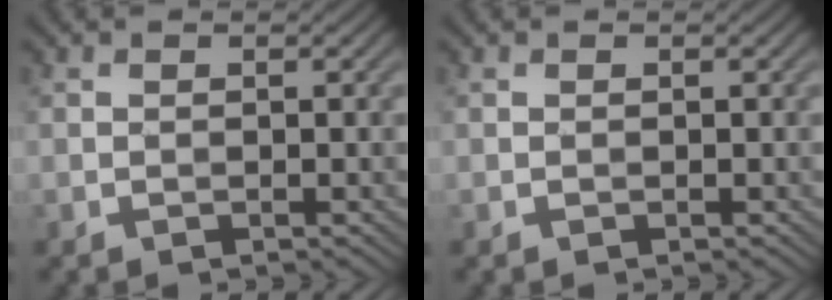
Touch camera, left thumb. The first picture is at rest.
{"total": 0.0}